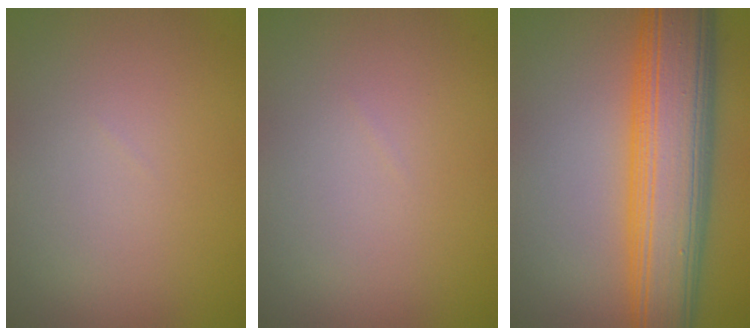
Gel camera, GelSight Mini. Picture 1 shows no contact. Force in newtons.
{"total": 0.0}
{"total": 10.3, "press": 10.3, "slide": 0.2}